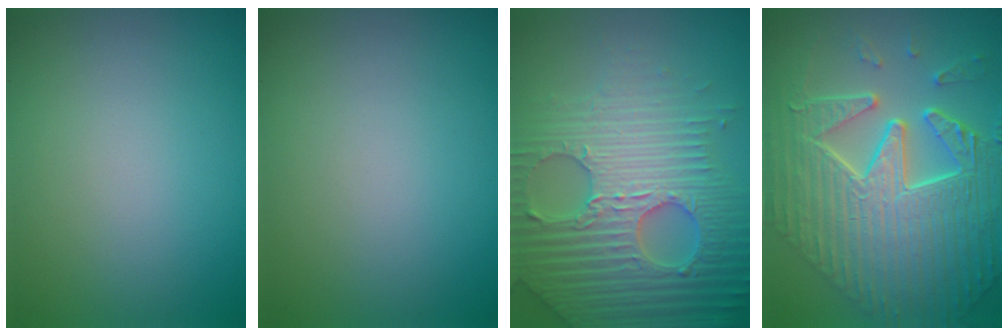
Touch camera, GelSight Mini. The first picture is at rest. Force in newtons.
{"total": 0.0}
{"total": 7.1, "press": 6.8, "slide": 1.8}
{"total": 10.4, "press": 7.3, "slide": 7.4}